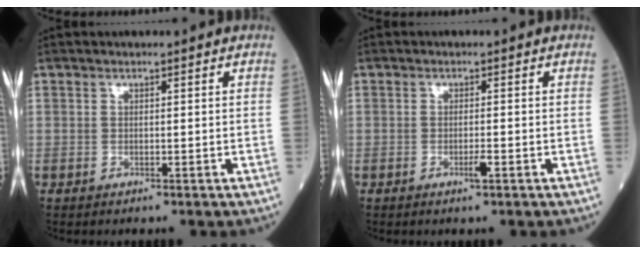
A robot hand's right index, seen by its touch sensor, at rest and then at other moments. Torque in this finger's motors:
{"motor_torque": [0.23, -0.25, 0.16, 0.04]}